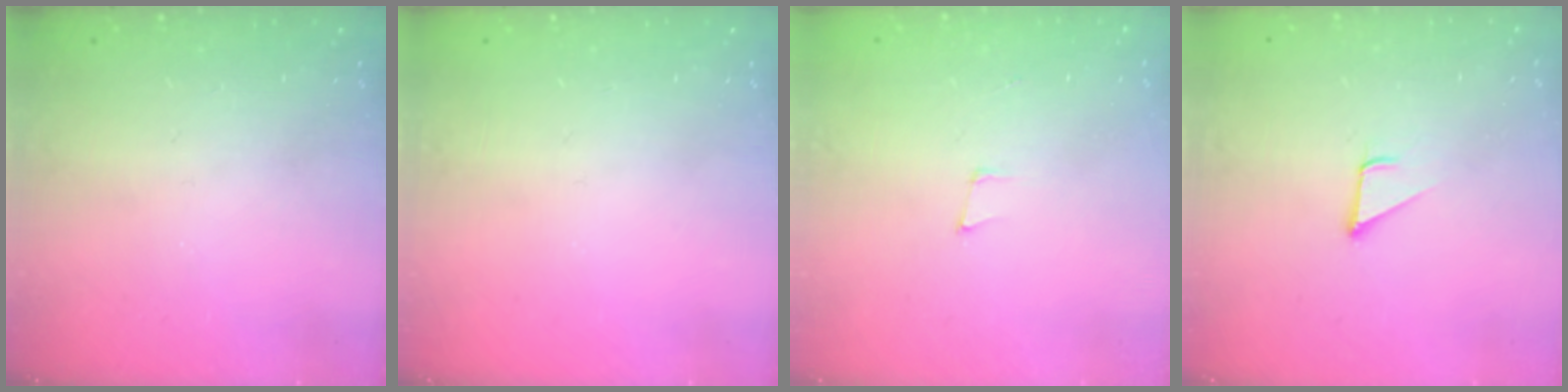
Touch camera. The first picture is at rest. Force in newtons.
{"total": 0.0}
{"total": 4.1, "press": 3.2, "slide": 2.7}
{"total": 1.9, "press": 1.9, "slide": 0.1}